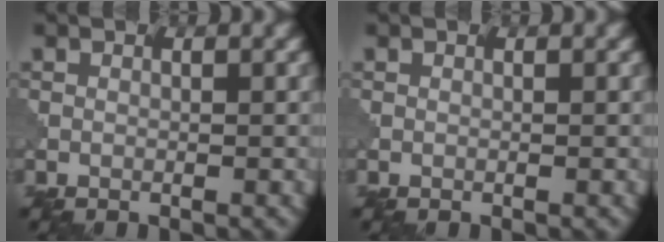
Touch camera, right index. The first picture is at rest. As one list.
[{"total": 0.0}]